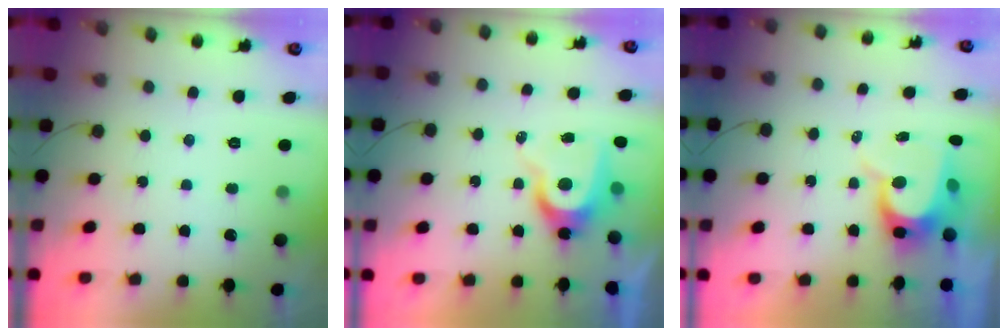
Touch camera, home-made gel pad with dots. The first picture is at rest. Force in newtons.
{"total": 8.5, "press": 8.4, "slide": 0.6}
{"total": 9.0, "press": 9.0, "slide": 0.8}